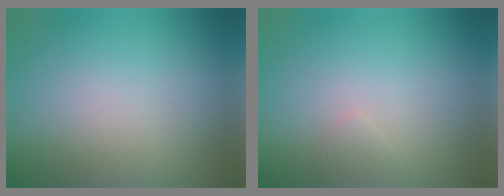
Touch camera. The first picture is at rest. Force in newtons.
{"total": 0.6, "press": 0.6, "slide": 0.0}